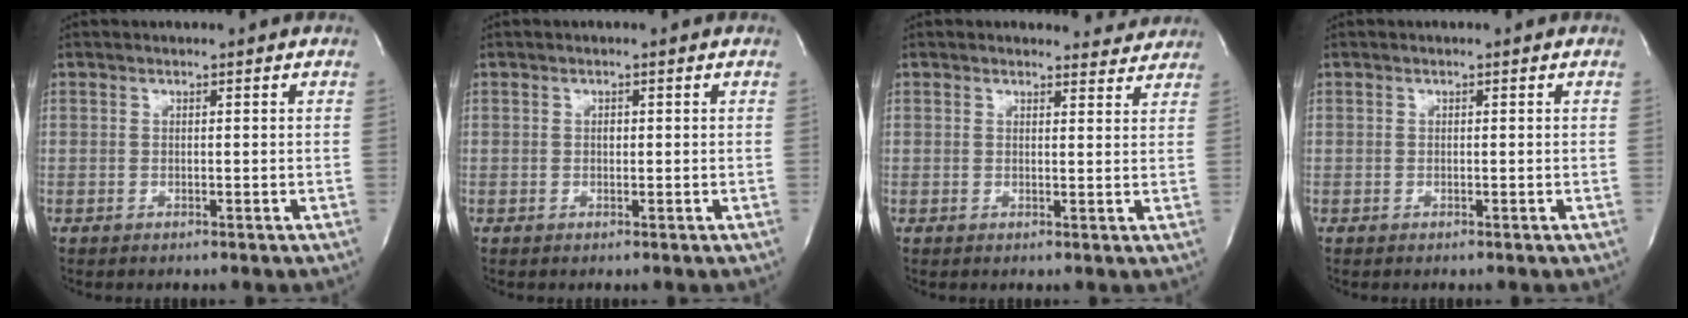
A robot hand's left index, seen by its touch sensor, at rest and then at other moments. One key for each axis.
{"total": 0.6, "fx": 0.0, "fy": 0.4, "fz": 0.4, "tx": -0.011, "ty": -0.001, "tz": -0.001}
{"total": 3.4, "fx": 3.3, "fy": 0.9, "fz": -0.5, "tx": 0.006, "ty": -0.010, "tz": 0.025}
{"total": 0.0}